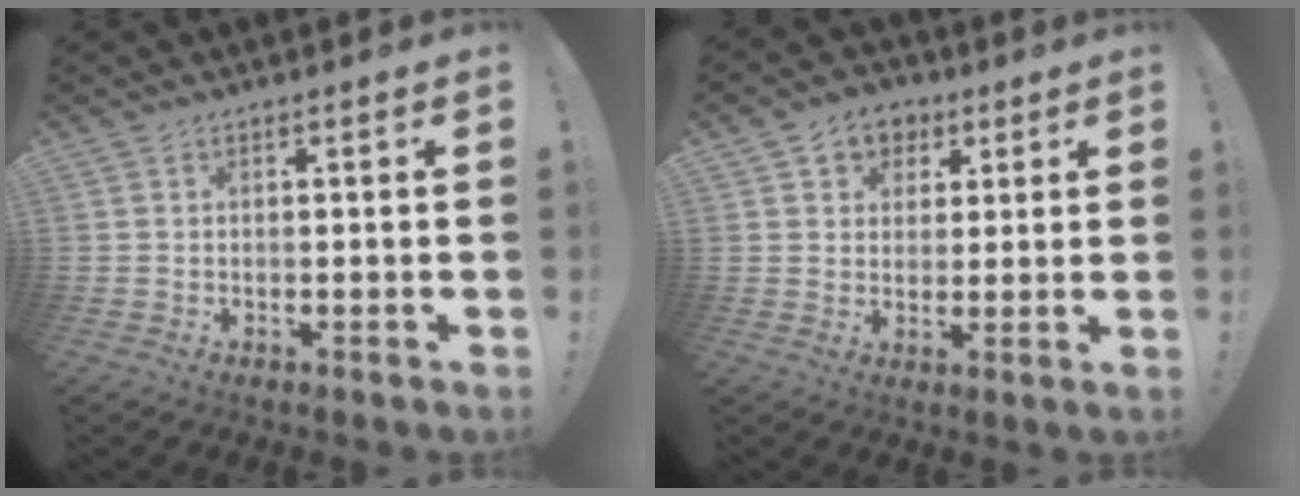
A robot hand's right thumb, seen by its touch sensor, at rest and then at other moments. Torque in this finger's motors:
{"motor_torque": [-0.39, 0.49, 0.03, 0.00, 0.00]}